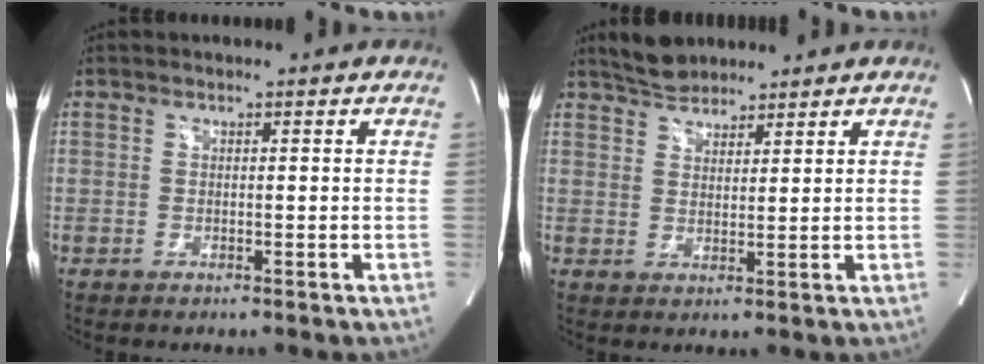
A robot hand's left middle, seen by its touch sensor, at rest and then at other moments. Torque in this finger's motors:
{"motor_torque": [0.31, -0.27, -0.02, 0.00]}